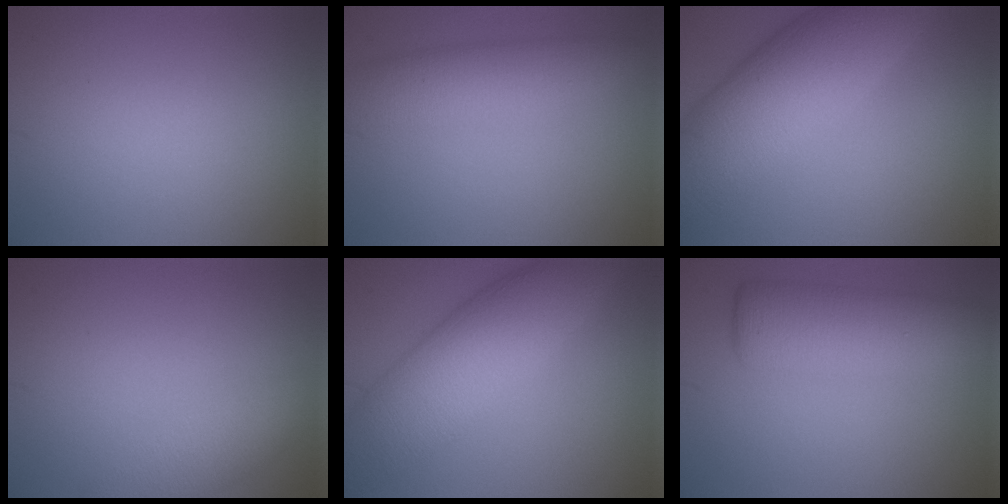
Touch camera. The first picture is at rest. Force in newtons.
{"total": 4.4, "press": 4.4, "slide": 0.1}
{"total": 10.3, "press": 10.3, "slide": 0.2}
{"total": 4.1, "press": 4.1, "slide": 0.3}
{"total": 9.2, "press": 9.2, "slide": 0.1}
{"total": 6.3, "press": 6.3, "slide": 0.2}